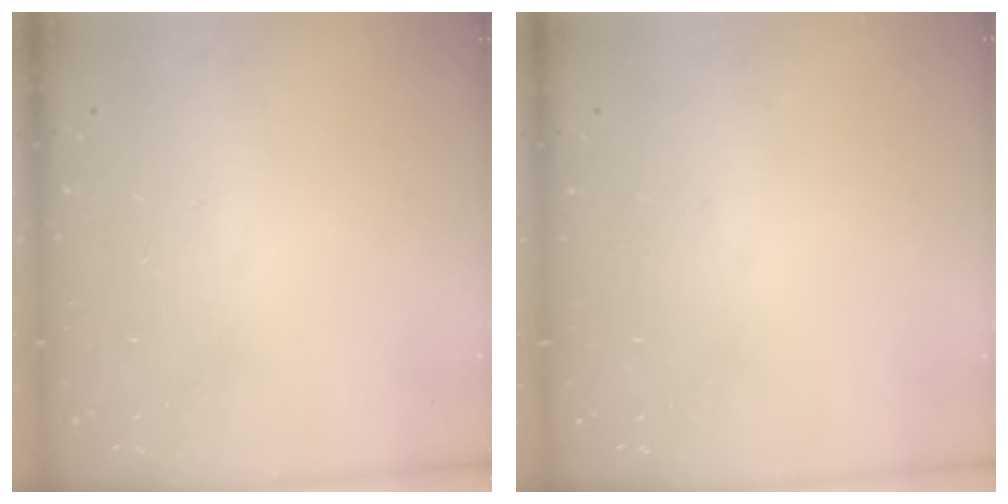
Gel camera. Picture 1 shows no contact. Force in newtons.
{"total": 0.0}